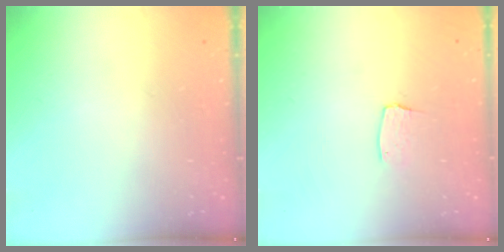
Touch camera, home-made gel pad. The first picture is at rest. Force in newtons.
{"total": 3.7, "press": 3.7, "slide": 0.2}